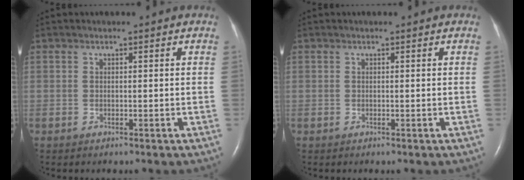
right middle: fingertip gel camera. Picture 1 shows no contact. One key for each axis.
{"total": 0.0}